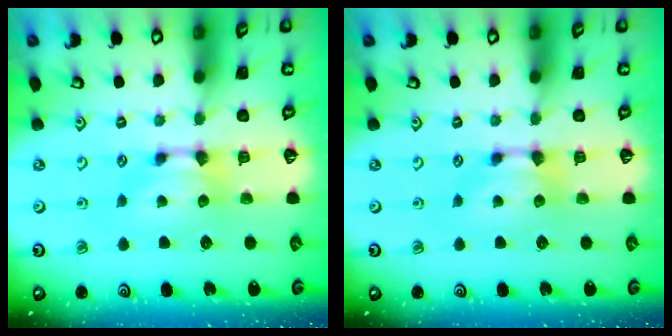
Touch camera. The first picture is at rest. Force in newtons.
{"total": 0.0}